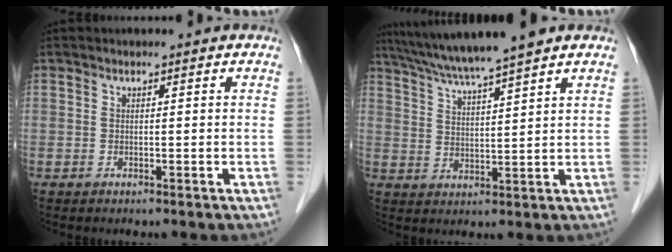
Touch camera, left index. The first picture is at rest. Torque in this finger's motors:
{"motor_torque": [0.18, -0.12, 0.19, 0.06]}